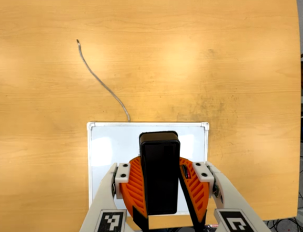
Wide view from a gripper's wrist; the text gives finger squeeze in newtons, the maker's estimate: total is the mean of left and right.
{"total": 7.3, "left": 8.0, "right": 6.5}